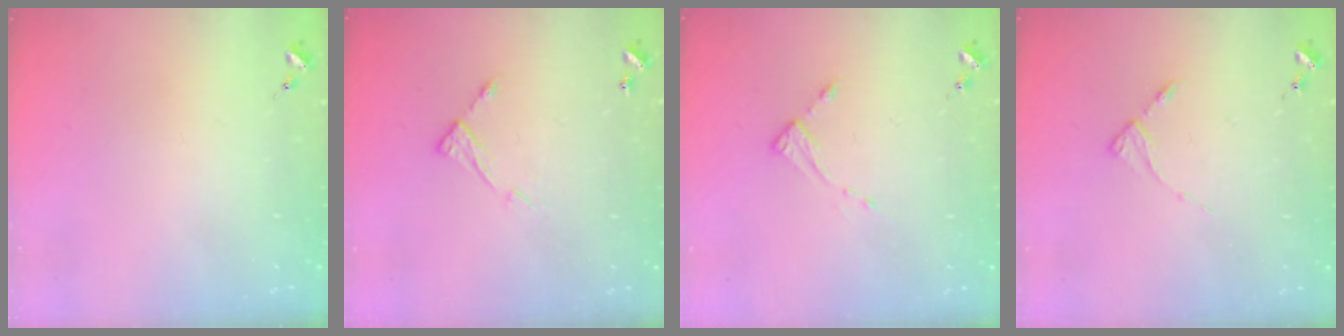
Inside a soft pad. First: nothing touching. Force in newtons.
{"total": 6.4, "press": 6.4, "slide": 0.3}
{"total": 2.6, "press": 2.6, "slide": 0.3}
{"total": 2.9, "press": 2.8, "slide": 0.4}